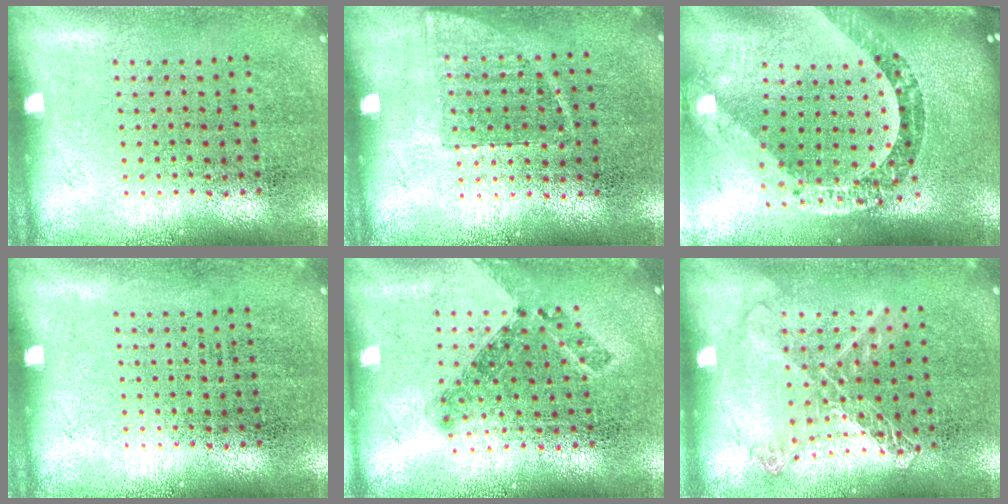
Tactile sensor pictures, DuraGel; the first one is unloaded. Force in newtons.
{"total": 0.8, "press": 0.7, "slide": 0.3}
{"total": 3.5, "press": 2.4, "slide": 2.5}
{"total": 0.0}
{"total": 0.8, "press": 0.8, "slide": 0.3}
{"total": 1.2, "press": 1.1, "slide": 0.2}